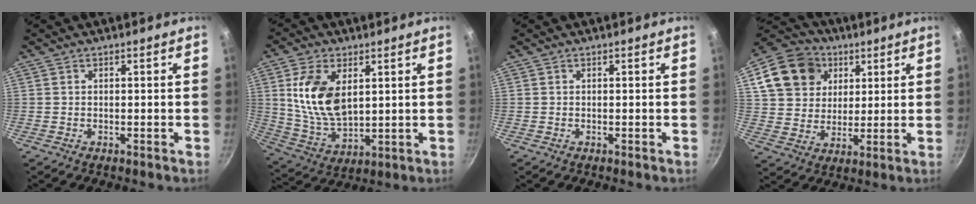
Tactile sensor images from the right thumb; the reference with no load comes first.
{"total": 13.5, "force": [3.5, 7.8, 10.4], "torque": [-0.188, -0.023, 0.079]}
{"total": 0.0}
{"total": 16.5, "force": [5.9, 13.5, 7.3], "torque": [-0.126, 0.013, 0.103]}